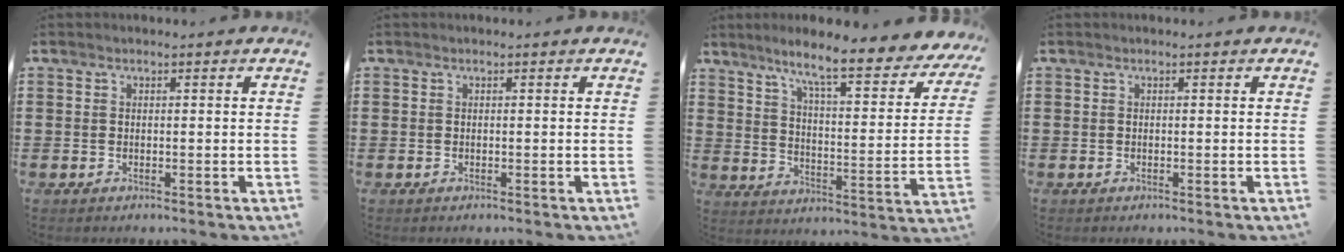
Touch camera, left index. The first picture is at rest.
{"total": 0.0}
{"total": 8.4, "force": [7.0, -0.3, 4.6], "torque": [-0.103, -0.057, 0.107]}
{"total": 0.0}